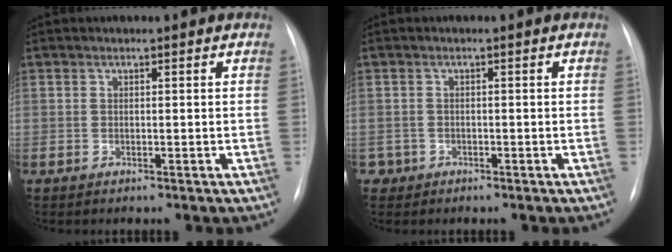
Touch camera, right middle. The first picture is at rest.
{"total": 1.4, "force": [-0.7, 1.2, -0.3], "torque": [0.004, 0.006, -0.013]}